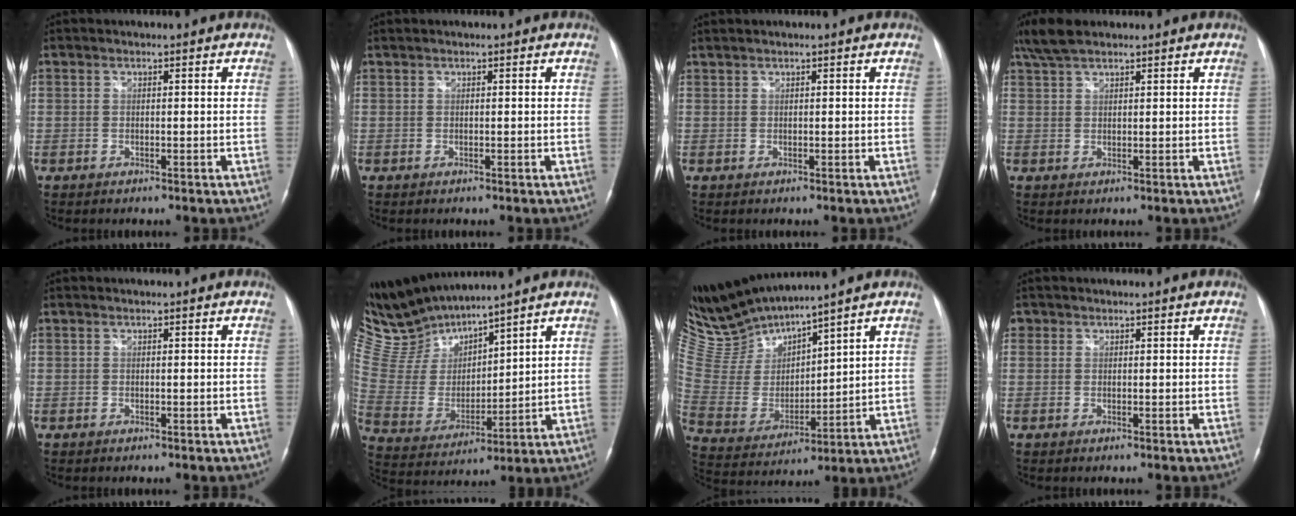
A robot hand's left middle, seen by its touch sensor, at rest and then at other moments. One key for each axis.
{"total": 0.0}
{"total": 0.5, "fx": 0.5, "fy": 0.0, "fz": 0.1, "tx": -0.007, "ty": 0.010, "tz": 0.017}
{"total": 4.7, "fx": 3.8, "fy": 1.4, "fz": 2.4, "tx": -0.061, "ty": 0.021, "tz": 0.077}
{"total": 0.0}
{"total": 13.1, "fx": 12.6, "fy": 1.6, "fz": 3.2, "tx": -0.090, "ty": 0.005, "tz": 0.267}
{"total": 12.1, "fx": 11.8, "fy": 0.1, "fz": 2.8, "tx": -0.083, "ty": 0.001, "tz": 0.255}
{"total": 0.9, "fx": 0.4, "fy": 0.8, "fz": 0.1, "tx": 0.005, "ty": 0.003, "tz": 0.004}